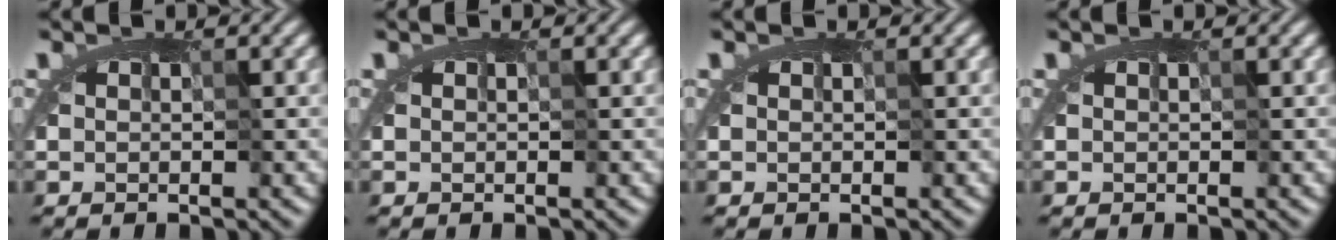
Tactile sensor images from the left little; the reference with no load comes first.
{"total": 0.0}
{"total": 0.0}
{"total": 0.0}